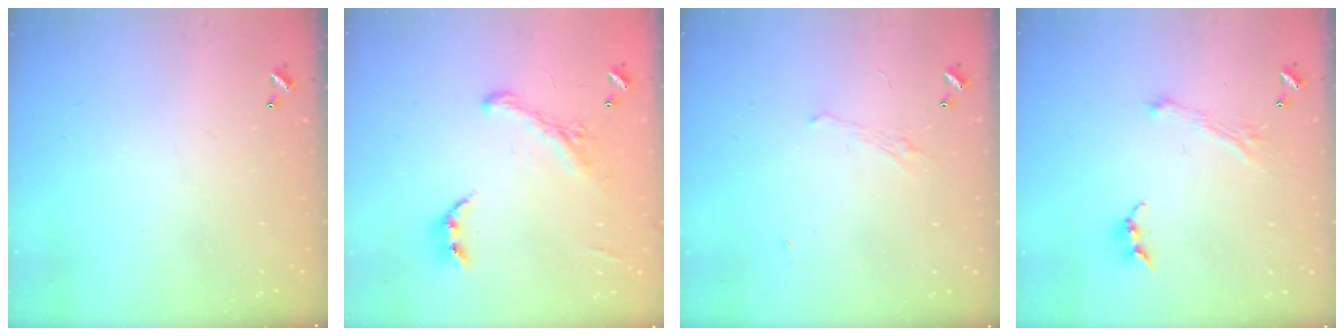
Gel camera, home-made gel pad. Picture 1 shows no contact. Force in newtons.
{"total": 2.9, "press": 2.6, "slide": 1.2}
{"total": 1.6, "press": 1.4, "slide": 0.8}
{"total": 2.7, "press": 2.7, "slide": 0.4}